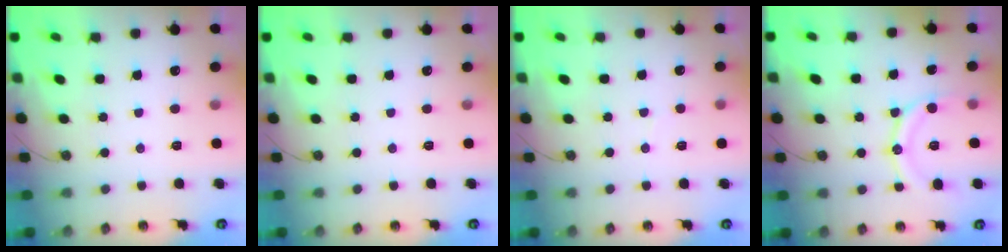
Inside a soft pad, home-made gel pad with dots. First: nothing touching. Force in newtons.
{"total": 0.0}
{"total": 2.6, "press": 2.6, "slide": 0.2}
{"total": 11.8, "press": 11.7, "slide": 0.4}